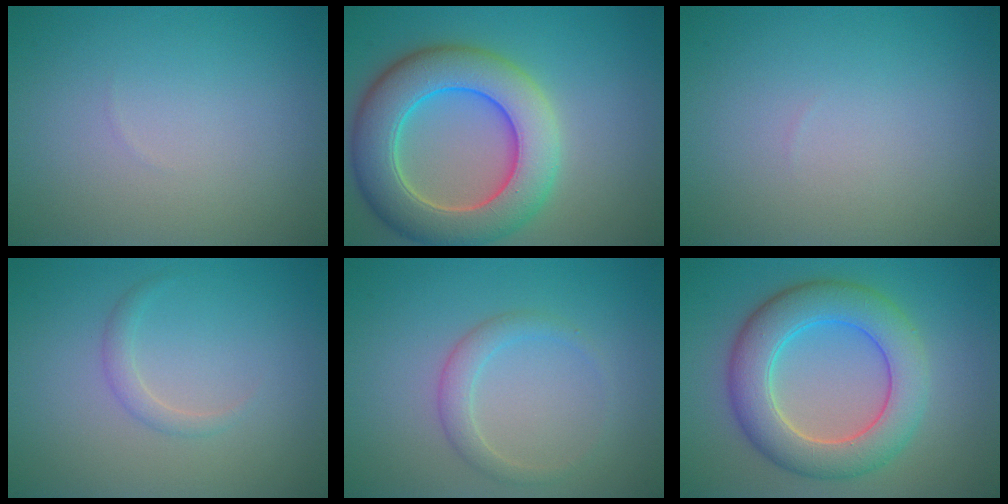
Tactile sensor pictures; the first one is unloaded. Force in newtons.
{"total": 9.3, "press": 9.3, "slide": 0.8}
{"total": 0.0}
{"total": 0.7, "press": 0.7, "slide": 0.1}
{"total": 1.9, "press": 1.9, "slide": 0.1}
{"total": 7.3, "press": 7.3, "slide": 0.1}